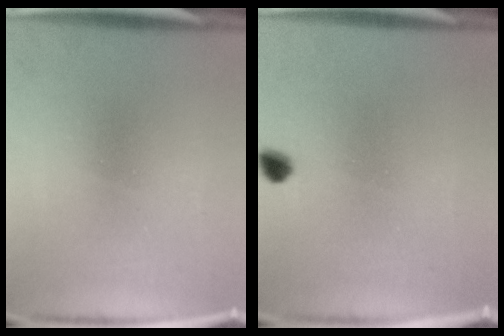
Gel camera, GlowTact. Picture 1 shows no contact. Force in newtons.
{"total": 2.4}